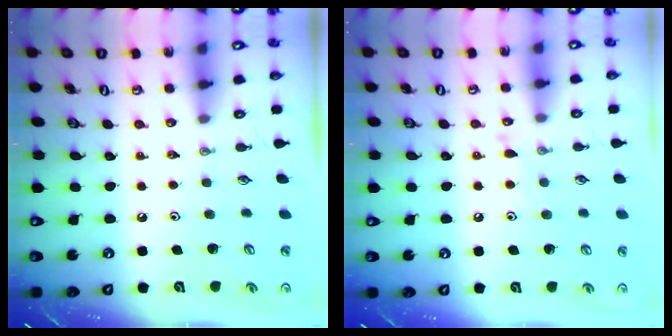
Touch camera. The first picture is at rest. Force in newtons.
{"total": 7.7, "press": 7.6, "slide": 0.7}